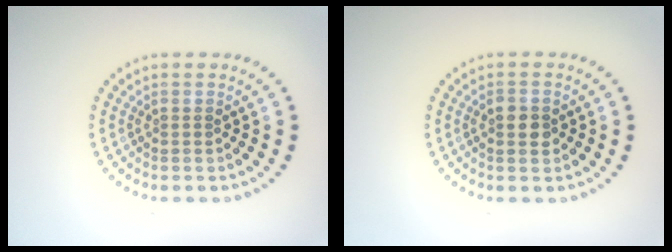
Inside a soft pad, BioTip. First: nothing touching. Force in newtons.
{"total": 2.2, "press": 2.2, "slide": 0.1}